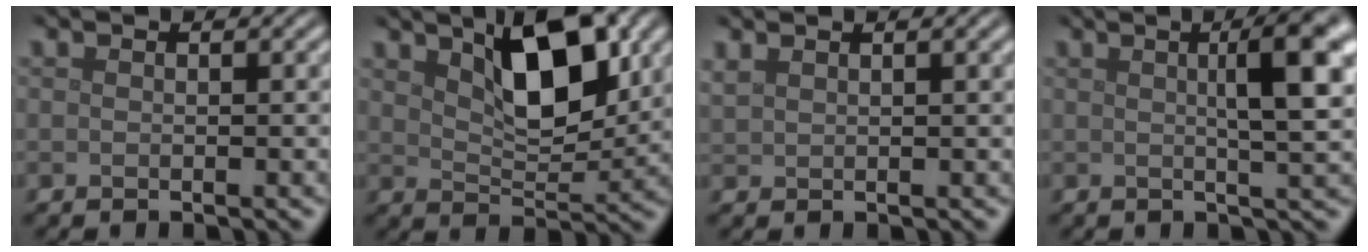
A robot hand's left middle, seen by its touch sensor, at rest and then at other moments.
{"total": 7.9, "force": [3.6, 3.5, 6.1], "torque": [-0.098, 0.003, 0.056]}
{"total": 2.3, "force": [1.7, 0.7, 1.4], "torque": [-0.025, 0.007, 0.036]}
{"total": 6.8, "force": [1.6, 1.5, 6.4], "torque": [-0.067, 0.014, 0.021]}